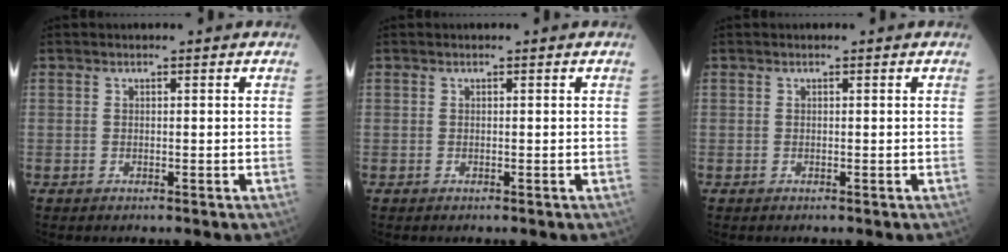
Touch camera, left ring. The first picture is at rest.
{"total": 0.0}
{"total": 0.0}